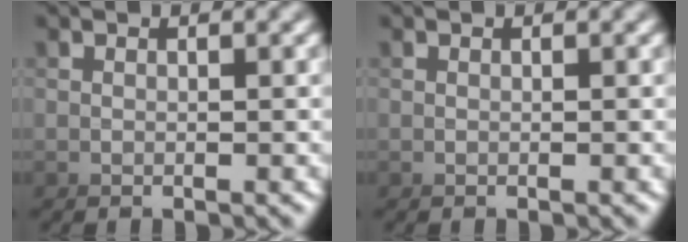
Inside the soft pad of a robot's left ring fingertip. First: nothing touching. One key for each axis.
{"total": 0.0}